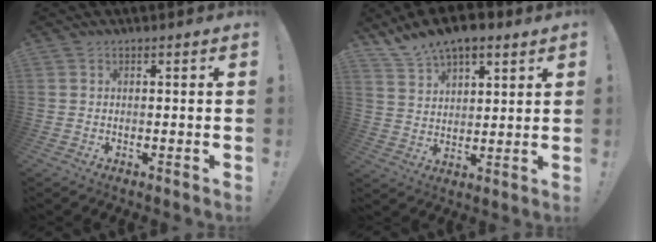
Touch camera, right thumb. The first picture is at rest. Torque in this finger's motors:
{"motor_torque": [1.68, 1.71, 0.32, 0.12, 0.05]}